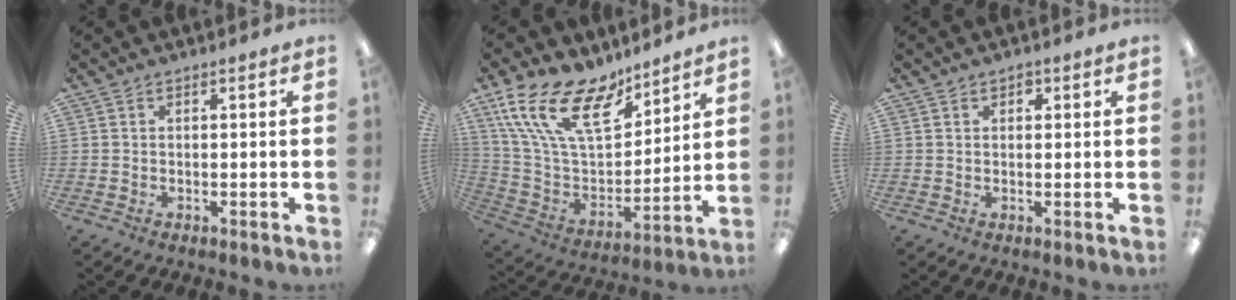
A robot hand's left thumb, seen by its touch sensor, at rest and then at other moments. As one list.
[{"total": 21.2, "force": [12.8, 10.4, 13.3], "torque": [-0.273, -0.069, 0.233]}, {"total": 1.4, "force": [0.8, 1.0, 0.6], "torque": [-0.004, 0.000, 0.011]}]